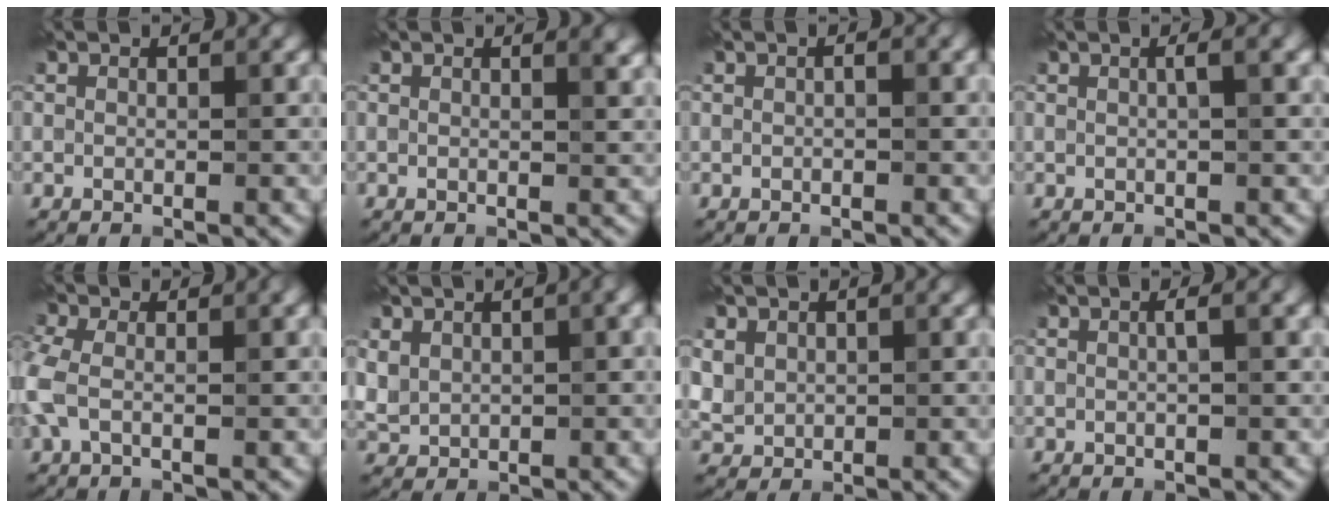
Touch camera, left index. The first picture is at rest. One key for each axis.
{"total": 1.6, "fx": 0.7, "fy": 0.6, "fz": 1.3, "tx": -0.009, "ty": 0.003, "tz": 0.007}
{"total": 0.7, "fx": -0.1, "fy": 0.2, "fz": 0.7, "tx": -0.014, "ty": 0.002, "tz": 0.001}
{"total": 2.4, "fx": 0.5, "fy": 0.7, "fz": 2.2, "tx": -0.026, "ty": 0.009, "tz": 0.001}
{"total": 4.7, "fx": -0.2, "fy": 2.4, "fz": 4.0, "tx": -0.109, "ty": 0.005, "tz": -0.013}
{"total": 2.9, "fx": 1.4, "fy": 1.8, "fz": 1.7, "tx": -0.045, "ty": 0.008, "tz": 0.033}
{"total": 2.1, "fx": 1.1, "fy": 1.7, "fz": 0.5, "tx": -0.021, "ty": 0.003, "tz": 0.026}
{"total": 2.1, "fx": 0.4, "fy": 0.6, "fz": 1.9, "tx": -0.025, "ty": 0.009, "tz": 0.002}